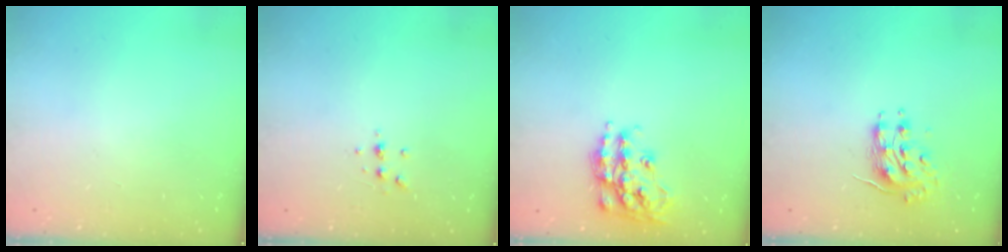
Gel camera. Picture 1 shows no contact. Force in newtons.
{"total": 6.1, "press": 6.1, "slide": 0.7}
{"total": 16.6, "press": 16.5, "slide": 1.0}
{"total": 8.6, "press": 8.6, "slide": 0.3}